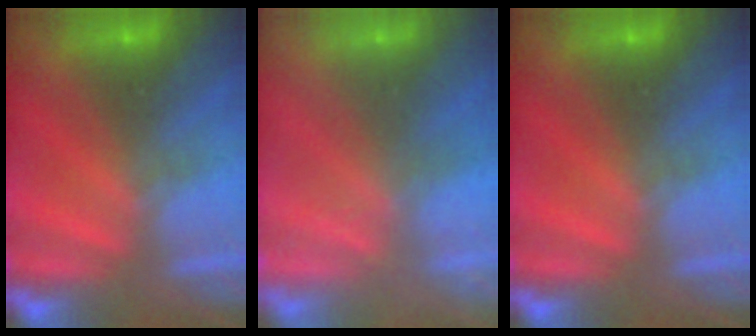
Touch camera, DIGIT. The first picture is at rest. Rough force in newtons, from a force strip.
{"total": 2.3}
{"total": 0.0}